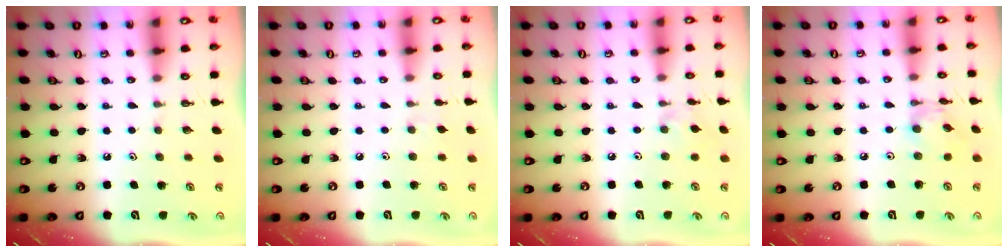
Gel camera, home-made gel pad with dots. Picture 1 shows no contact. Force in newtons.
{"total": 3.9, "press": 3.9, "slide": 0.7}
{"total": 2.6, "press": 2.6, "slide": 0.5}
{"total": 3.6, "press": 3.6, "slide": 0.4}